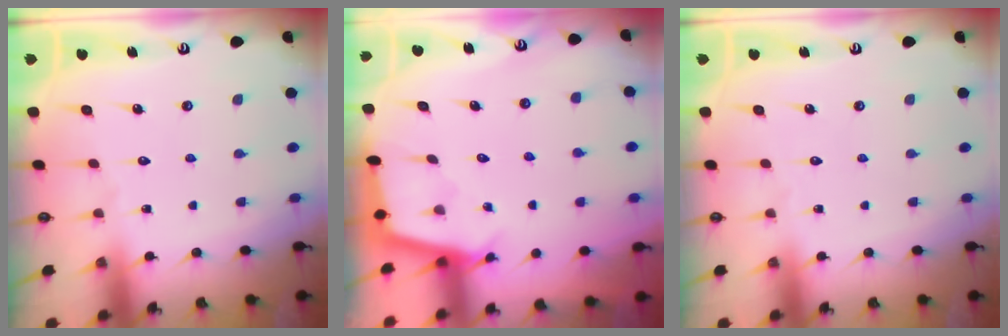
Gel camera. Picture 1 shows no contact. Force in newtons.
{"total": 2.9, "press": 2.9, "slide": 0.3}
{"total": 0.0}